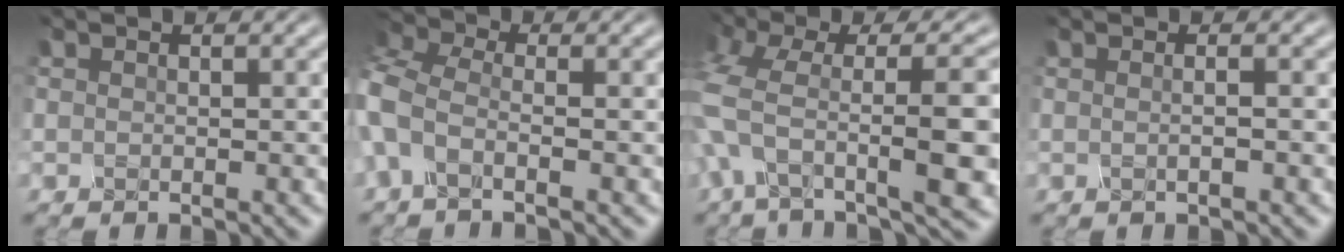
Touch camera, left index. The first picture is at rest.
{"total": 5.6, "force": [-1.4, 3.5, 4.2], "torque": [-0.127, 0.010, -0.048]}
{"total": 10.2, "force": [-1.5, 3.6, 9.5], "torque": [-0.169, -0.008, -0.019]}
{"total": 2.8, "force": [0.6, 1.4, 2.3], "torque": [-0.018, 0.022, -0.024]}